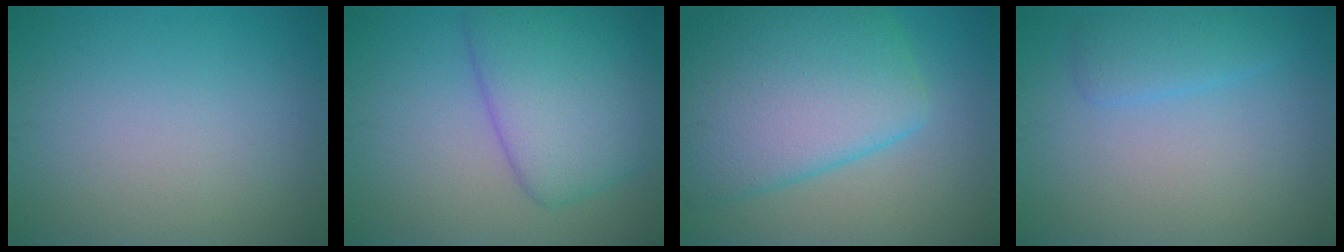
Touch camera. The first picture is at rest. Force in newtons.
{"total": 7.2, "press": 7.2, "slide": 0.2}
{"total": 10.3, "press": 10.3, "slide": 0.4}
{"total": 2.2, "press": 2.2, "slide": 0.1}